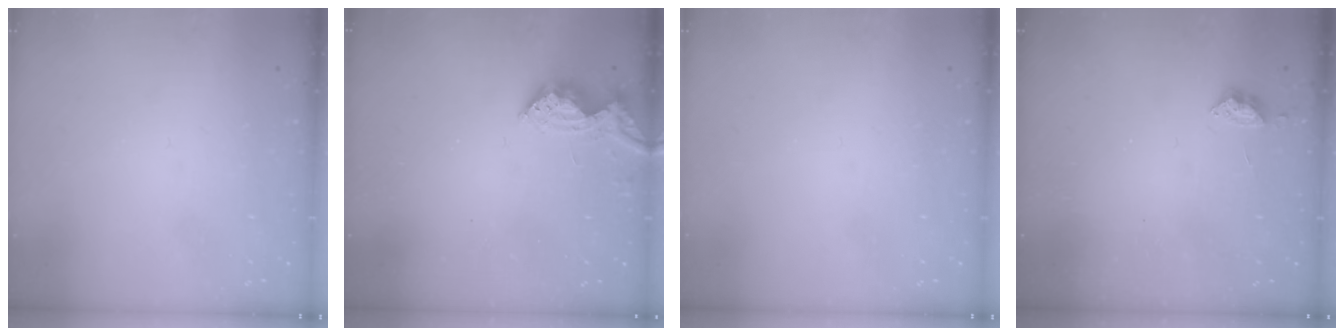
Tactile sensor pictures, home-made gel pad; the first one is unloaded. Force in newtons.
{"total": 8.2, "press": 8.2, "slide": 0.8}
{"total": 0.0}
{"total": 4.7, "press": 4.6, "slide": 0.7}